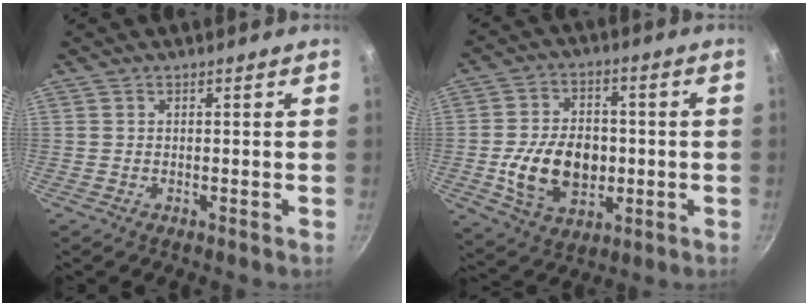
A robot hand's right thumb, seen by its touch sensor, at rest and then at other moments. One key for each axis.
{"total": 14.7, "fx": -1.8, "fy": 10.5, "fz": 10.1, "tx": -0.150, "ty": 0.011, "tz": -0.023}